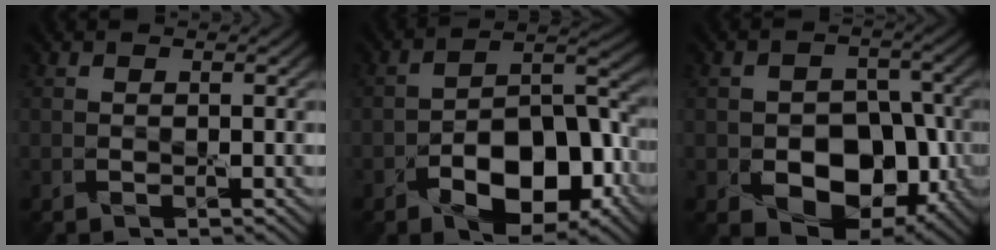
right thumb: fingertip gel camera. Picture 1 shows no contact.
{"total": 11.9, "force": [-5.4, 6.5, 8.4], "torque": [-0.128, -0.008, -0.088]}
{"total": 10.6, "force": [-3.4, 7.4, 6.8], "torque": [-0.102, -0.018, -0.053]}